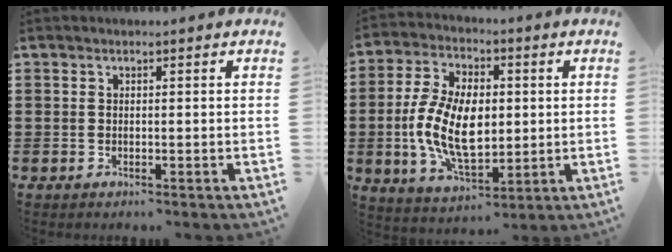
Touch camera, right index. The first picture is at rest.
{"total": 12.2, "force": [-0.5, 6.9, 10.0], "torque": [-0.210, 0.002, -0.011]}